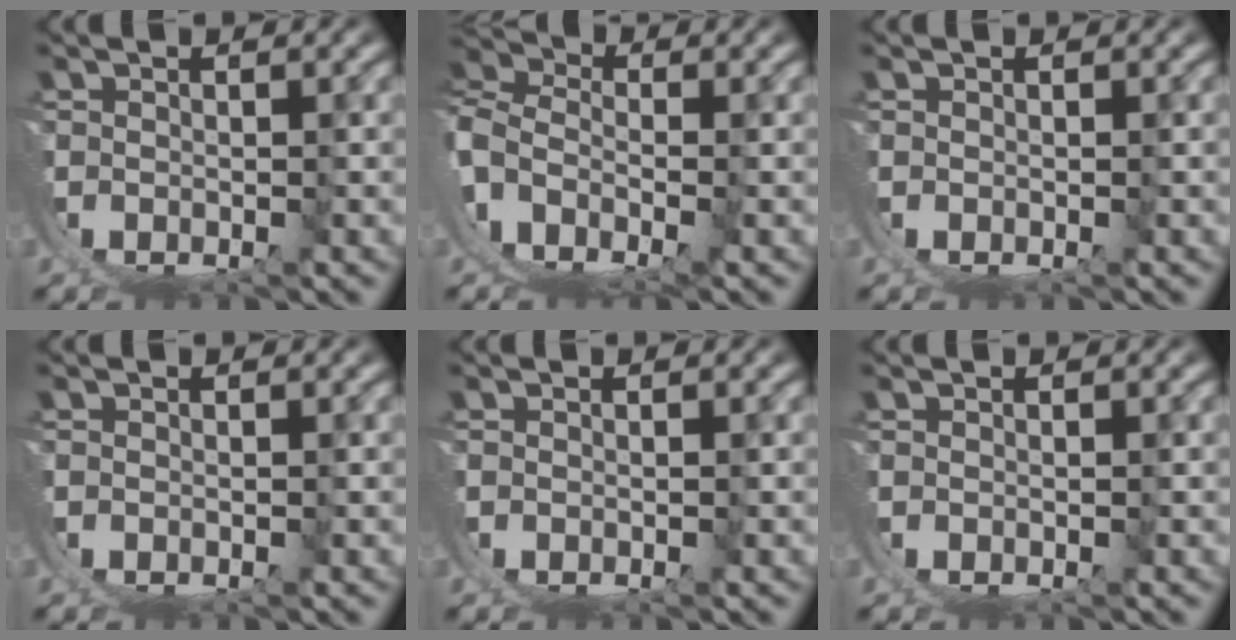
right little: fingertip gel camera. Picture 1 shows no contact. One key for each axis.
{"total": 6.0, "fx": -1.7, "fy": 4.3, "fz": 3.9, "tx": -0.085, "ty": -0.020, "tz": -0.031}
{"total": 0.0}
{"total": 0.0}
{"total": 0.0}
{"total": 0.0}